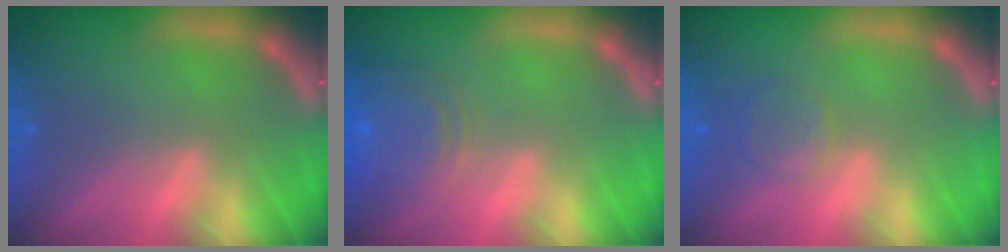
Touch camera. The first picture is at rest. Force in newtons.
{"total": 6.1}
{"total": 2.4}